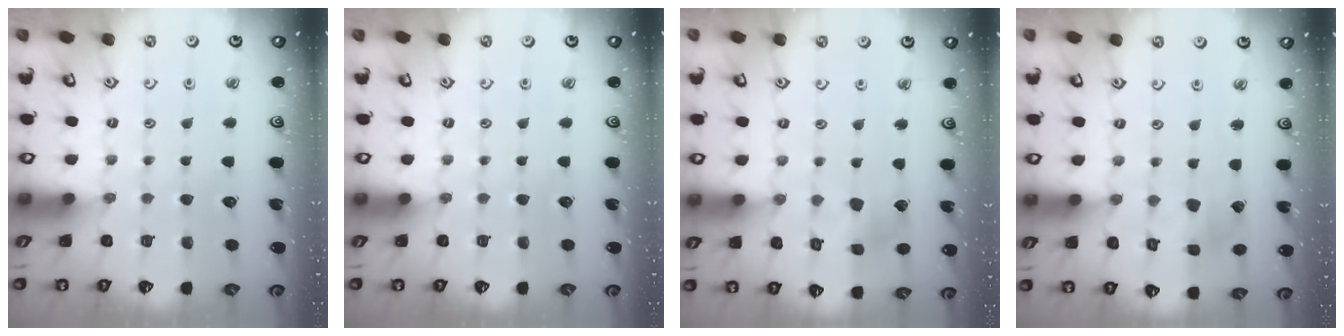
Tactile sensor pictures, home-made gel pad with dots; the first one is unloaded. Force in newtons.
{"total": 0.0}
{"total": 6.7, "press": 6.7, "slide": 0.7}
{"total": 2.3, "press": 2.3, "slide": 0.3}